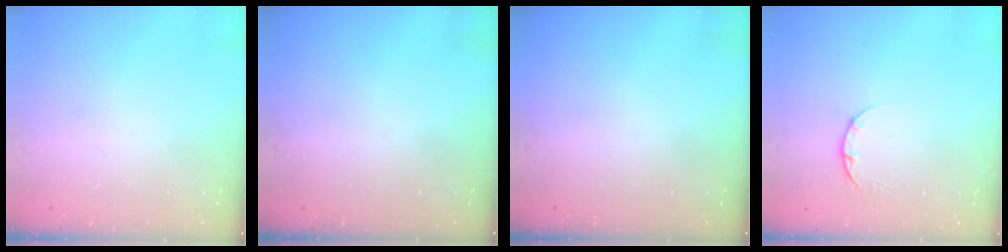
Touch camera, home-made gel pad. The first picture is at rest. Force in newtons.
{"total": 0.0}
{"total": 0.0}
{"total": 2.3, "press": 2.3, "slide": 0.3}